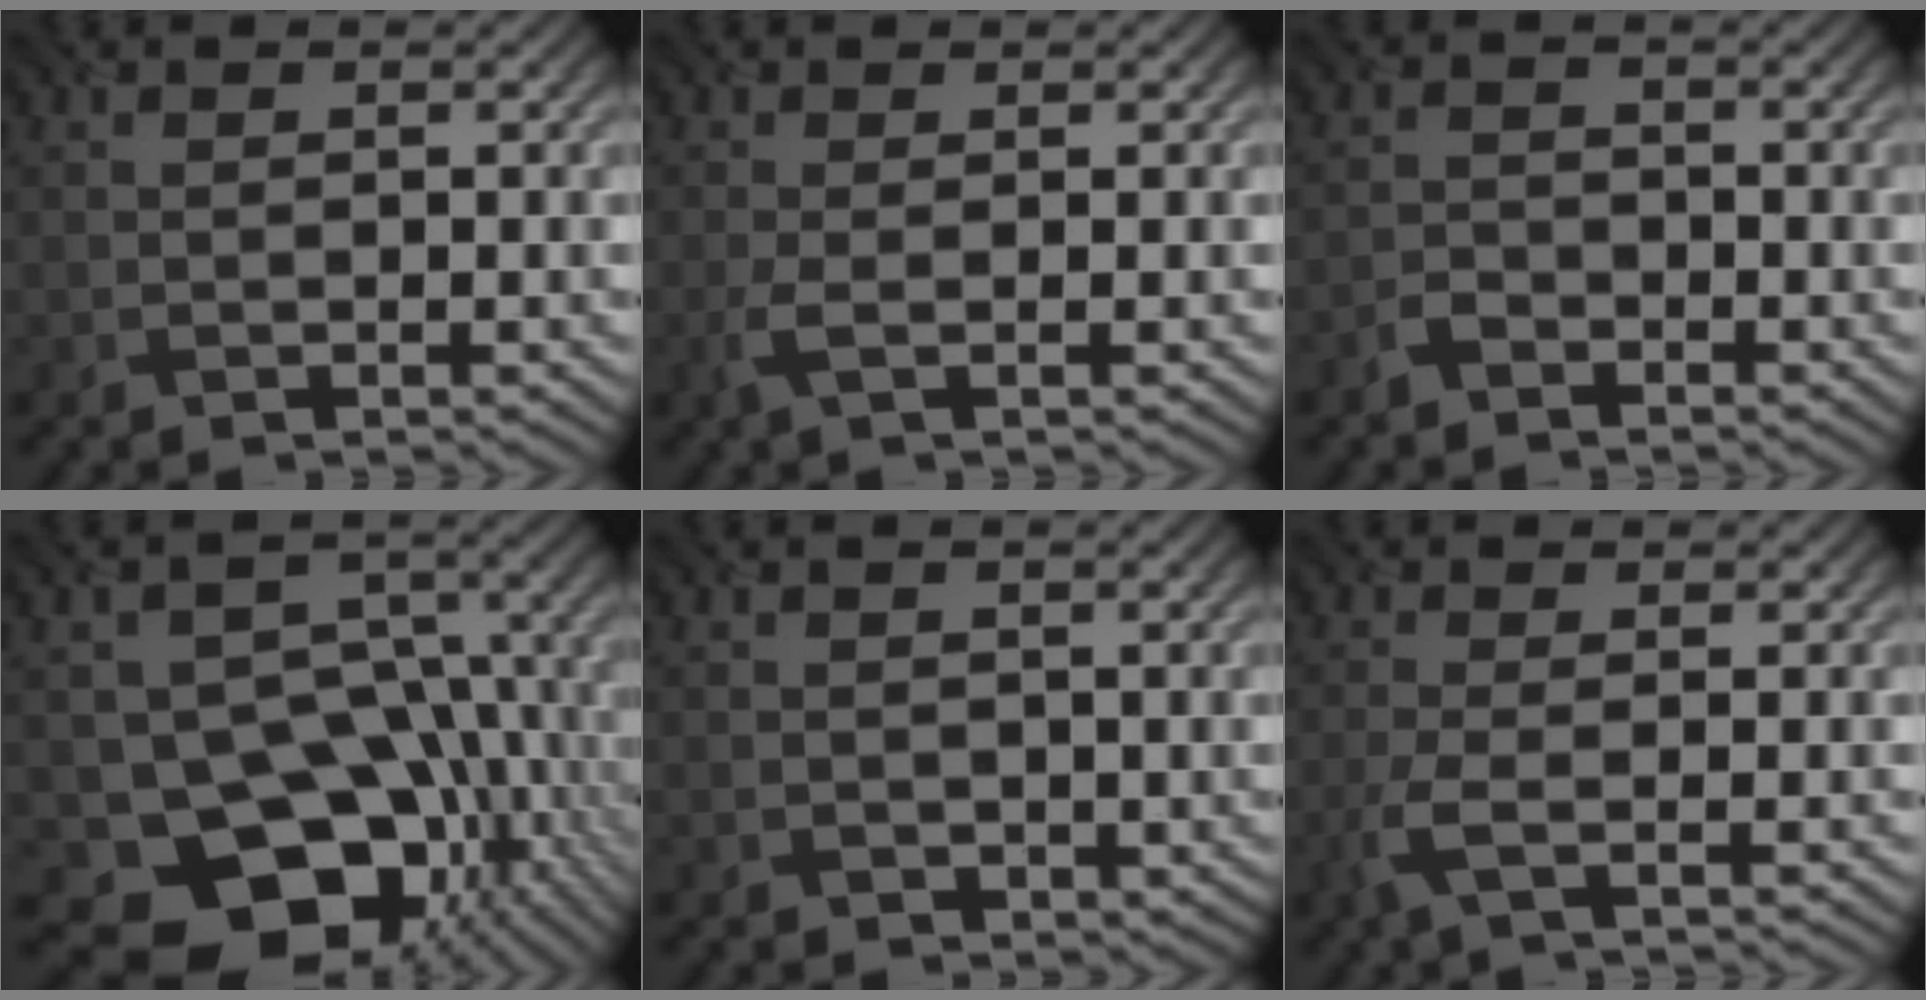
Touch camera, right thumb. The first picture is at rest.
{"total": 1.8, "force": [-0.4, 0.3, 1.7], "torque": [-0.046, 0.001, -0.013]}
{"total": 1.9, "force": [-1.6, 0.9, 0.5], "torque": [-0.009, 0.004, -0.038]}
{"total": 16.2, "force": [-6.5, 12.3, 8.3], "torque": [-0.118, -0.018, -0.098]}
{"total": 1.2, "force": [-0.2, 1.1, 0.2], "torque": [-0.009, -0.008, -0.006]}
{"total": 2.8, "force": [-1.0, 0.5, 2.5], "torque": [-0.063, 0.002, -0.029]}